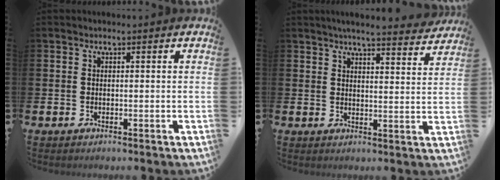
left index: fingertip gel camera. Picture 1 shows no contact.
{"total": 5.2, "force": [5.0, -0.2, 1.5], "torque": [-0.029, -0.030, 0.084]}